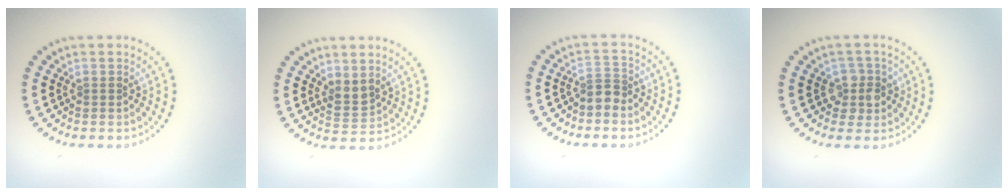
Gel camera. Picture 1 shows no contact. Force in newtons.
{"total": 1.8, "press": 1.5, "slide": 1.0}
{"total": 2.0, "press": 1.5, "slide": 1.3}
{"total": 2.3, "press": 2.0, "slide": 1.1}